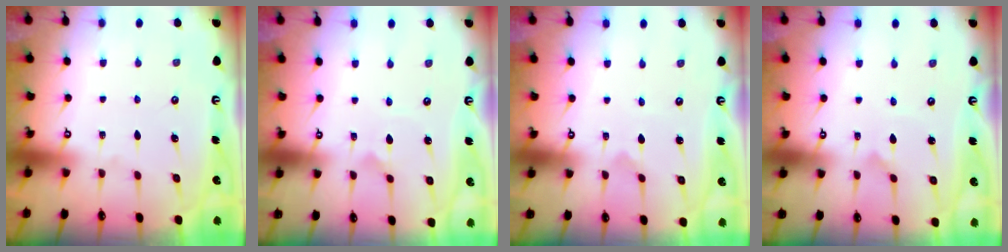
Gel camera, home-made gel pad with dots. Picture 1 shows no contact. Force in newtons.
{"total": 2.3, "press": 2.3, "slide": 0.0}
{"total": 0.0}
{"total": 0.9, "press": 0.9, "slide": 0.1}